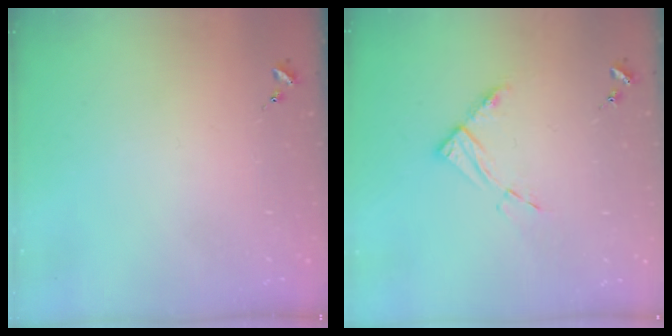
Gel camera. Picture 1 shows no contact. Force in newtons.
{"total": 8.7, "press": 8.6, "slide": 0.9}